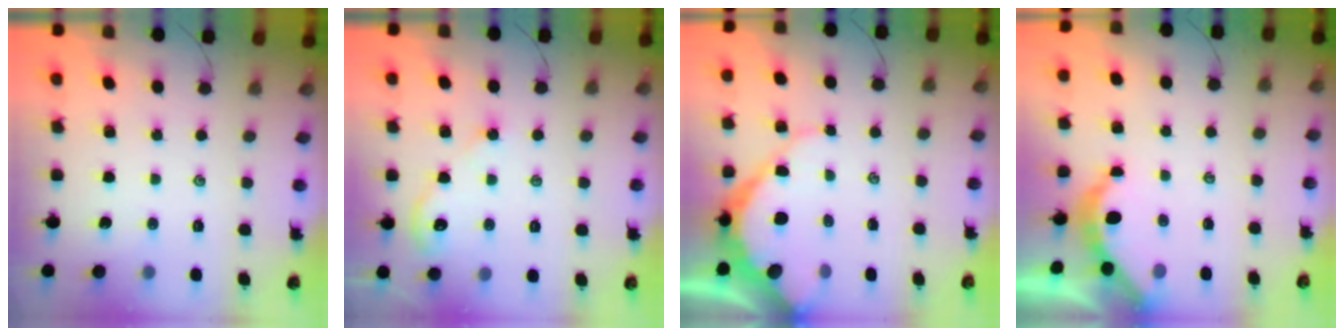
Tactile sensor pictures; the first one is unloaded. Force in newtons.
{"total": 4.4, "press": 4.3, "slide": 0.7}
{"total": 9.8, "press": 9.8, "slide": 0.9}
{"total": 4.4, "press": 4.4, "slide": 0.6}